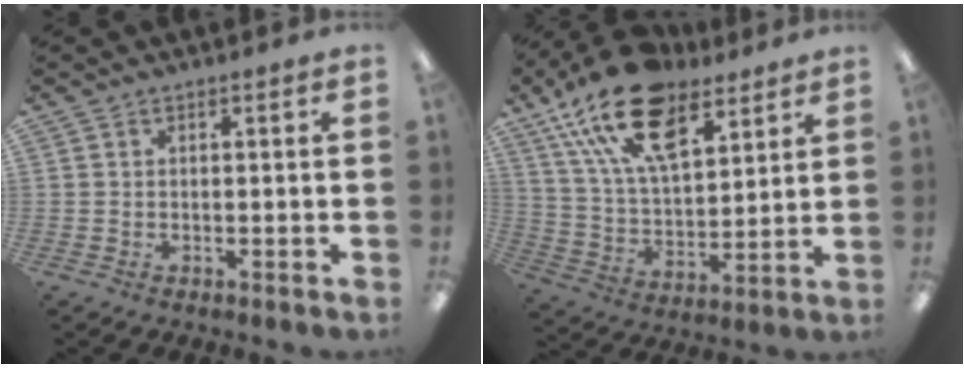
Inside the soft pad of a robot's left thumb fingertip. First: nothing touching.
{"total": 20.8, "force": [13.1, 10.1, 12.6], "torque": [-0.229, -0.055, 0.236]}